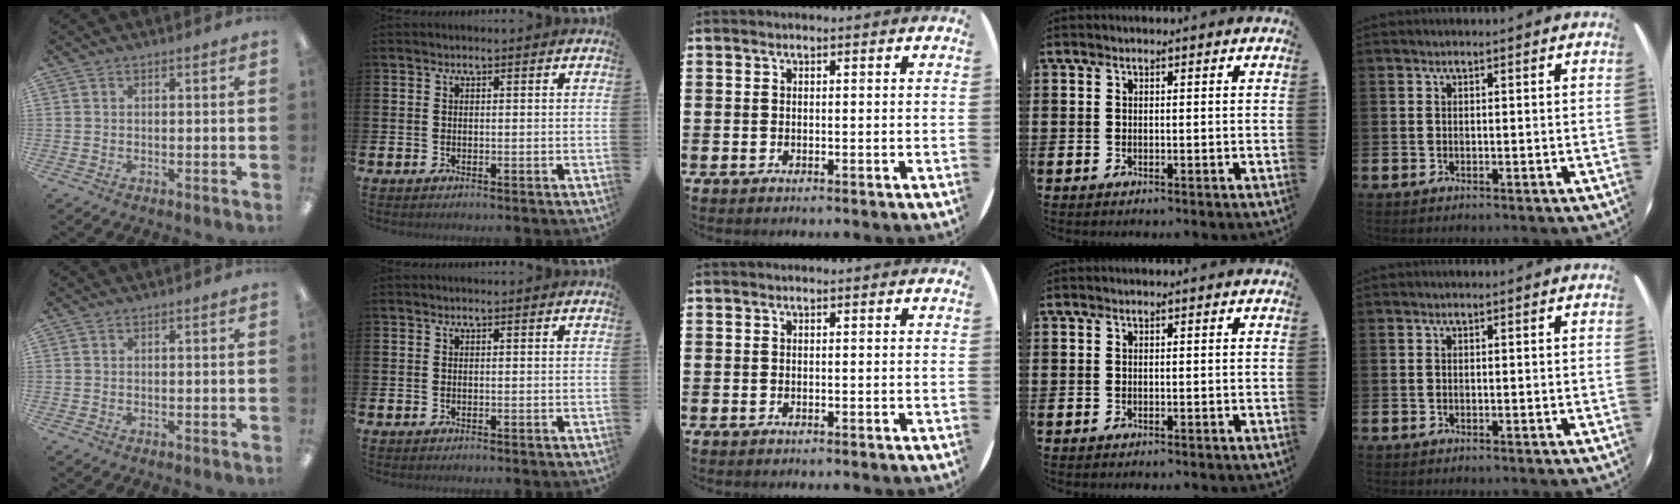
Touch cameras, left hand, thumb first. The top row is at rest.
{}